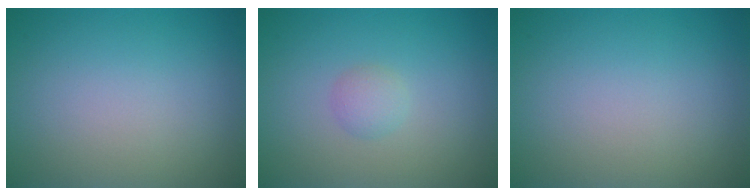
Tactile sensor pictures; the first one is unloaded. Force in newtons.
{"total": 1.3, "press": 1.3, "slide": 0.1}
{"total": 0.0}